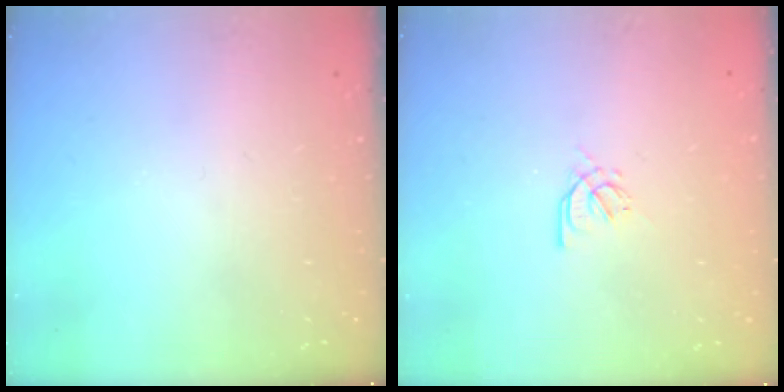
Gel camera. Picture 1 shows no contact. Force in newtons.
{"total": 2.4, "press": 2.4, "slide": 0.5}